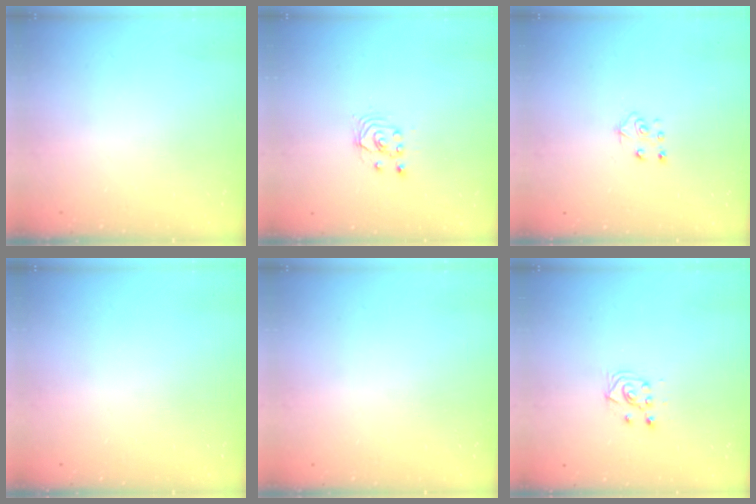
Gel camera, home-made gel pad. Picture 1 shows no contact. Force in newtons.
{"total": 2.7, "press": 2.7, "slide": 0.2}
{"total": 5.7, "press": 5.7, "slide": 0.5}
{"total": 0.0}
{"total": 0.0}
{"total": 3.9, "press": 3.8, "slide": 0.8}